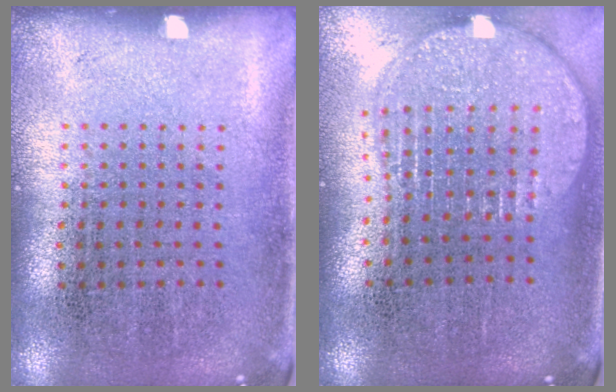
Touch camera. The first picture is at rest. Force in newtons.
{"total": 1.9, "press": 1.6, "slide": 1.1}